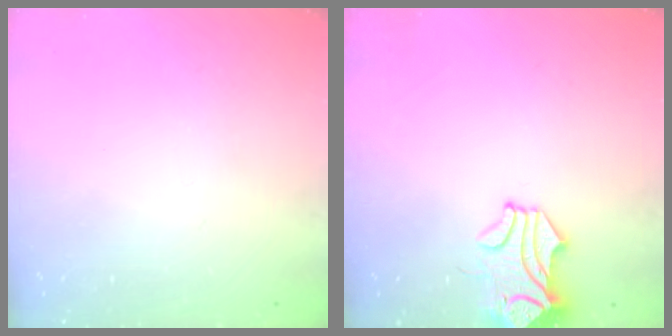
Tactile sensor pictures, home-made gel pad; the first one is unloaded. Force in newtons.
{"total": 1.3, "press": 0.2, "slide": 1.3}